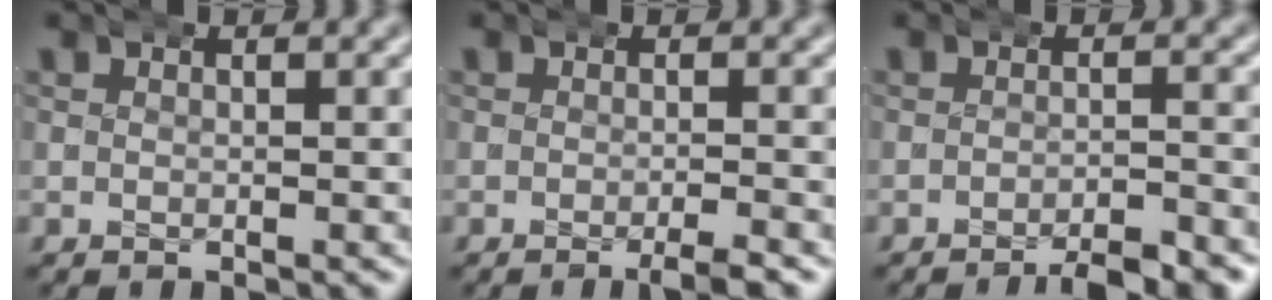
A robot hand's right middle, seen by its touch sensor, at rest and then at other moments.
{"total": 1.9, "force": [-1.1, -0.1, 1.5], "torque": [-0.021, 0.008, -0.026]}
{"total": 4.0, "force": [-3.2, 0.7, 2.2], "torque": [-0.027, 0.002, -0.058]}